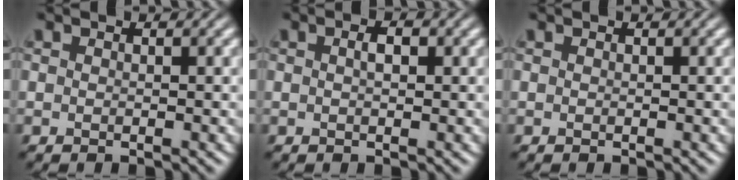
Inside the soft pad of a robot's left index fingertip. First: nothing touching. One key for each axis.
{"total": 1.3, "fx": 0.3, "fy": 0.6, "fz": 1.2, "tx": -0.020, "ty": 0.002, "tz": 0.003}
{"total": 0.0}